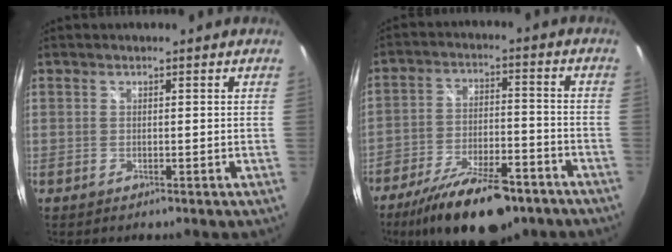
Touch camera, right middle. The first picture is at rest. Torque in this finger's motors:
{"motor_torque": [1.08, -1.06, 0.54, 0.14]}